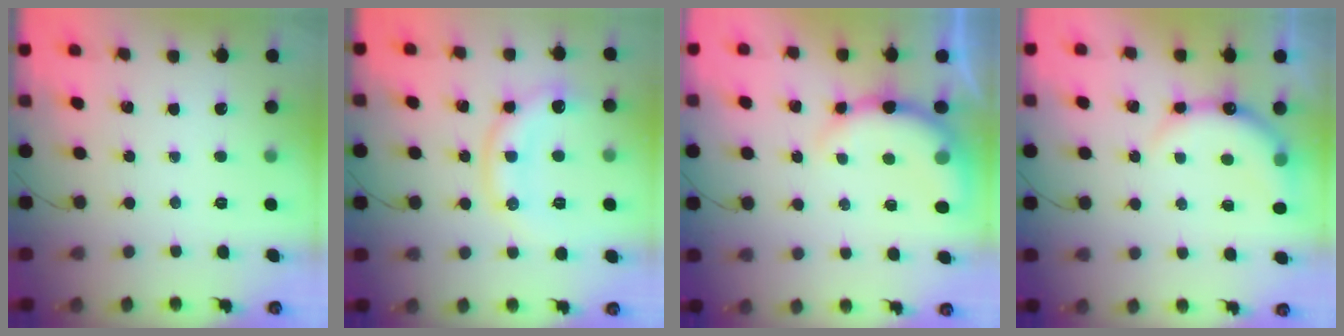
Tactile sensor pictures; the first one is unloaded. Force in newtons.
{"total": 12.1, "press": 12.1, "slide": 0.4}
{"total": 9.8, "press": 9.7, "slide": 1.5}
{"total": 8.9, "press": 8.8, "slide": 0.8}